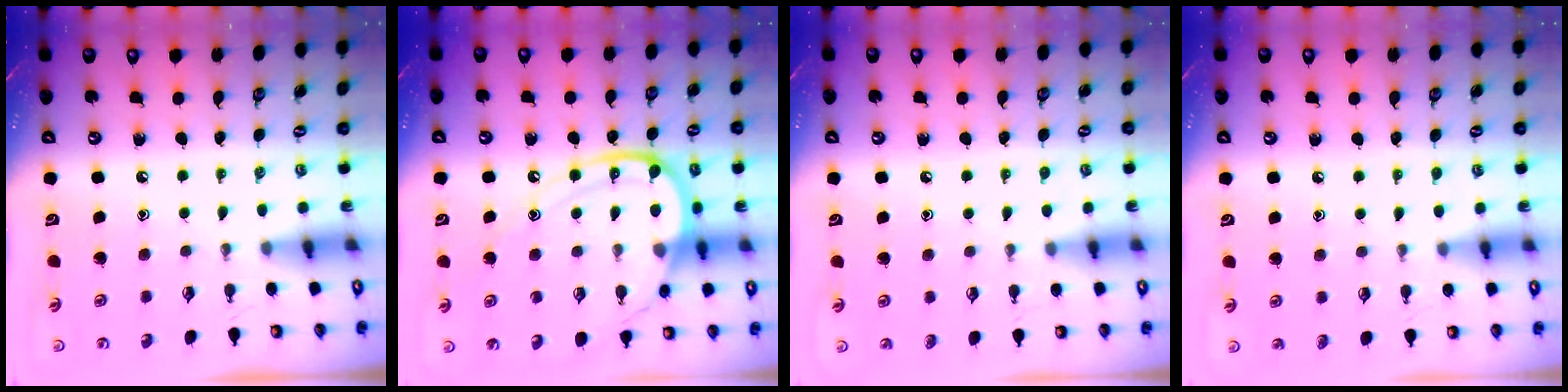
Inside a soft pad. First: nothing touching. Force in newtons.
{"total": 14.4, "press": 14.3, "slide": 1.3}
{"total": 3.8, "press": 3.8, "slide": 0.4}
{"total": 3.8, "press": 3.7, "slide": 0.4}